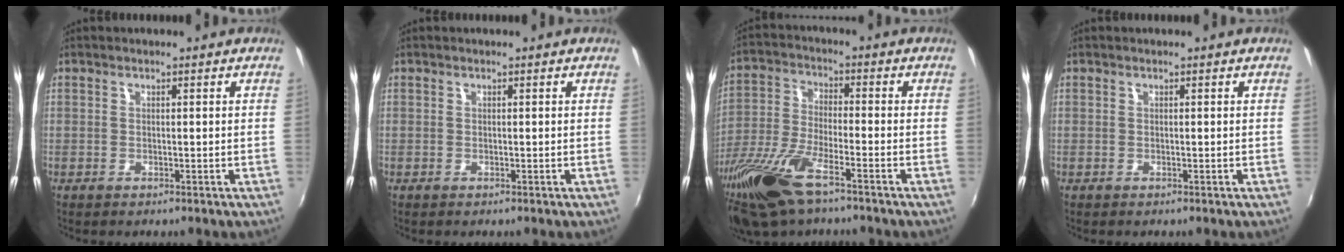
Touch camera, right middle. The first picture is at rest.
{"total": 0.0}
{"total": 18.0, "force": [-12.0, 5.4, 12.4], "torque": [-0.272, -0.046, -0.233]}
{"total": 0.0}